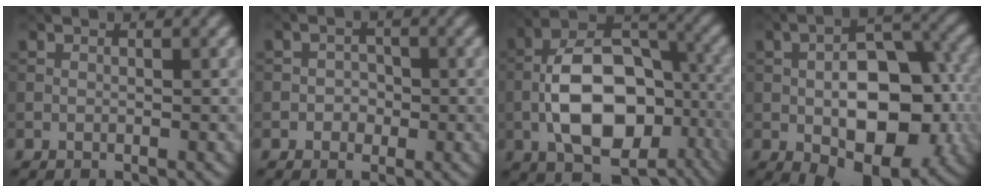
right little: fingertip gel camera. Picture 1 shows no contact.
{"total": 1.5, "force": [-0.5, 1.3, 0.4], "torque": [0.009, -0.001, -0.016]}
{"total": 12.7, "force": [-4.0, 7.2, 9.7], "torque": [-0.165, 0.005, -0.074]}
{"total": 11.7, "force": [-2.2, 6.4, 9.5], "torque": [-0.136, -0.006, -0.030]}